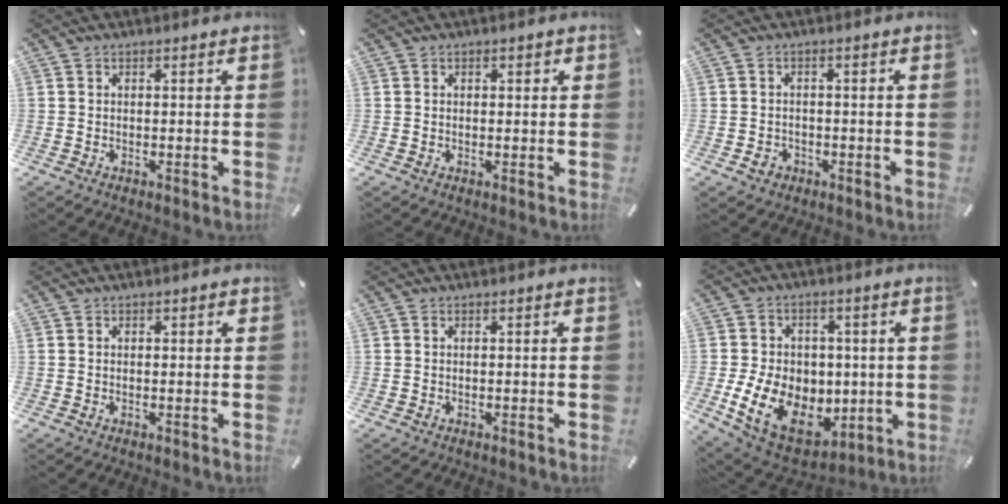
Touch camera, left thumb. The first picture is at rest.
{"total": 0.9, "force": [0.2, 0.6, 0.6], "torque": [-0.012, 0.006, 0.002]}
{"total": 2.7, "force": [-1.2, 2.2, 0.8], "torque": [-0.013, 0.006, -0.024]}
{"total": 0.6, "force": [0.2, 0.3, 0.5], "torque": [-0.009, 0.002, 0.002]}
{"total": 0.0}
{"total": 16.6, "force": [-2.2, 13.1, 10.0], "torque": [-0.207, -0.006, -0.027]}